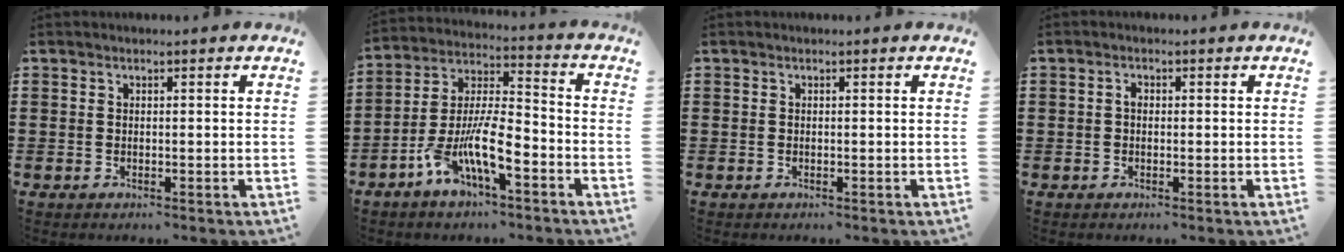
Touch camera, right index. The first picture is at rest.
{"total": 10.6, "force": [-5.6, 3.6, 8.2], "torque": [-0.171, 0.005, -0.105]}
{"total": 0.0}
{"total": 1.2, "force": [-0.1, 0.8, 1.0], "torque": [-0.019, 0.003, -0.003]}